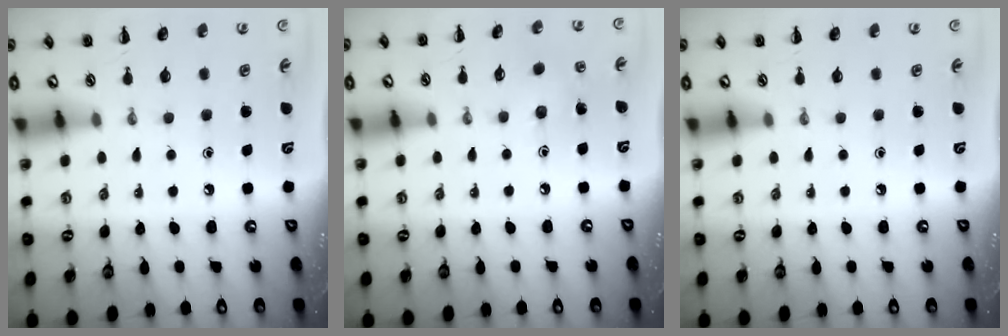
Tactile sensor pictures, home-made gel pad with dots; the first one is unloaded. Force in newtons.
{"total": 4.6, "press": 4.4, "slide": 1.4}
{"total": 0.0}